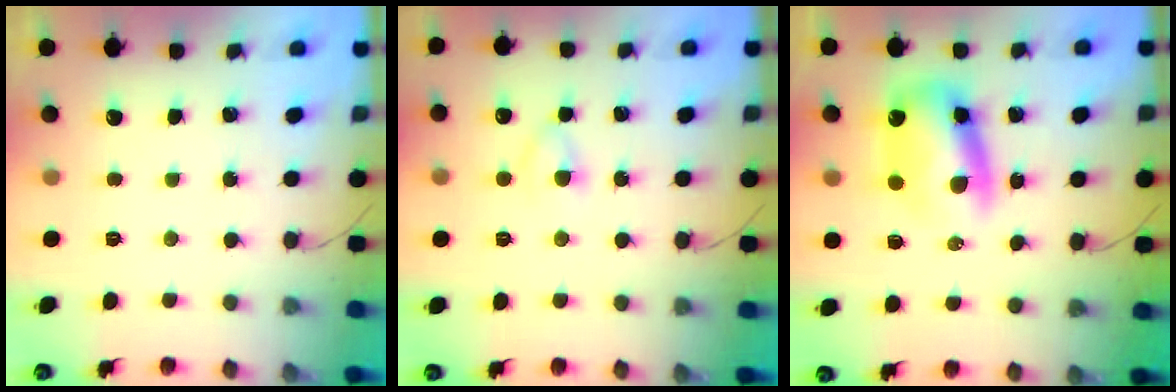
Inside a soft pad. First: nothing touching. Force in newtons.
{"total": 3.8, "press": 3.5, "slide": 1.5}
{"total": 8.9, "press": 8.5, "slide": 2.5}